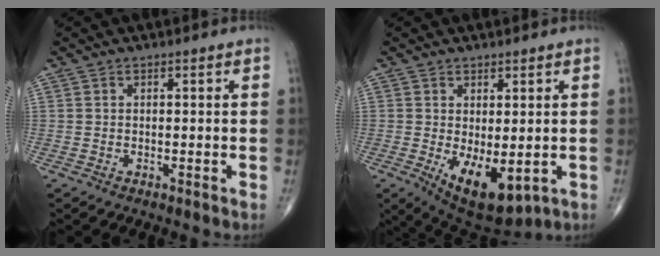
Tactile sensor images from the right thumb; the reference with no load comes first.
{"total": 9.8, "force": [-1.9, 4.6, 8.4], "torque": [-0.119, -0.019, -0.009]}